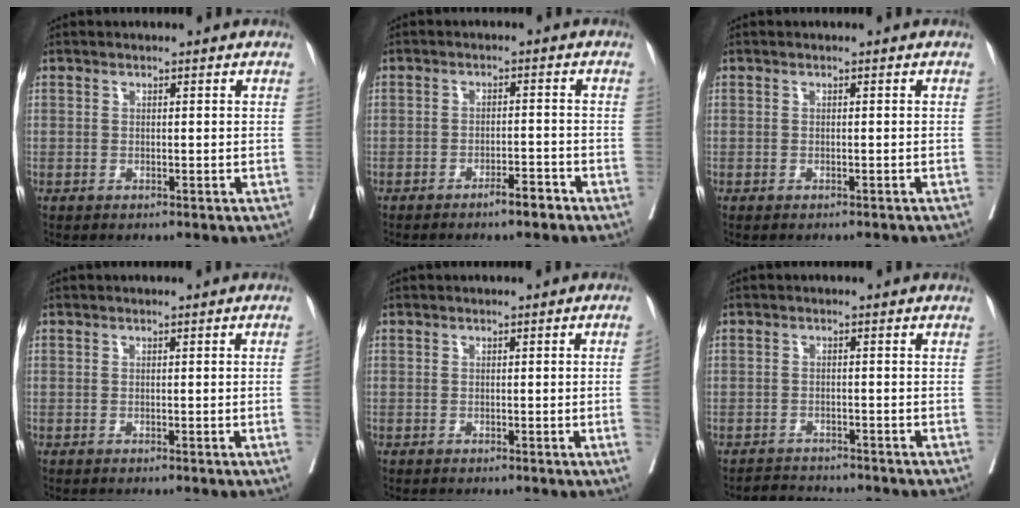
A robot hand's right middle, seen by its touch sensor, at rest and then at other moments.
{"total": 2.9, "force": [-2.2, 0.3, 1.9], "torque": [-0.031, -0.001, -0.035]}
{"total": 2.1, "force": [-2.0, 0.0, 0.6], "torque": [-0.012, -0.005, -0.026]}
{"total": 2.1, "force": [-0.3, -0.7, 2.0], "torque": [-0.038, 0.003, 0.003]}
{"total": 3.3, "force": [-0.5, -1.2, 3.1], "torque": [-0.050, -0.001, -0.001]}
{"total": 2.8, "force": [-2.8, 0.4, -0.5], "torque": [0.004, -0.012, -0.046]}